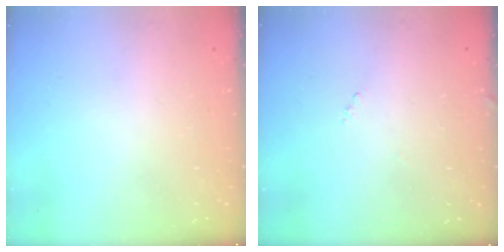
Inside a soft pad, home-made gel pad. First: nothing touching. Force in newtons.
{"total": 6.7, "press": 6.7, "slide": 0.6}